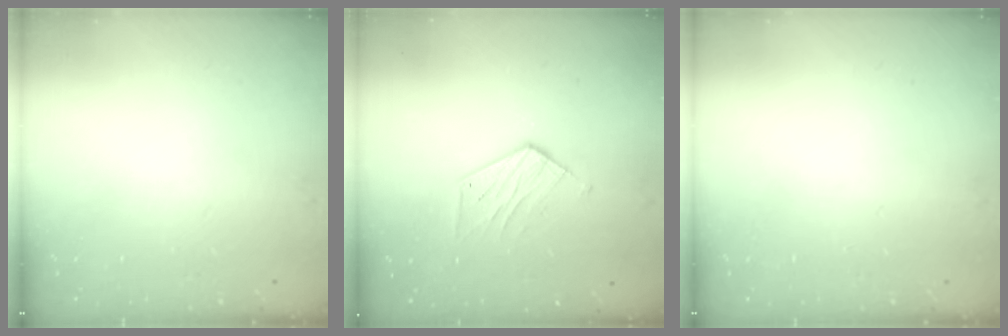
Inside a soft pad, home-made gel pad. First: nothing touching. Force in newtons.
{"total": 8.0, "press": 8.0, "slide": 0.4}
{"total": 0.0}